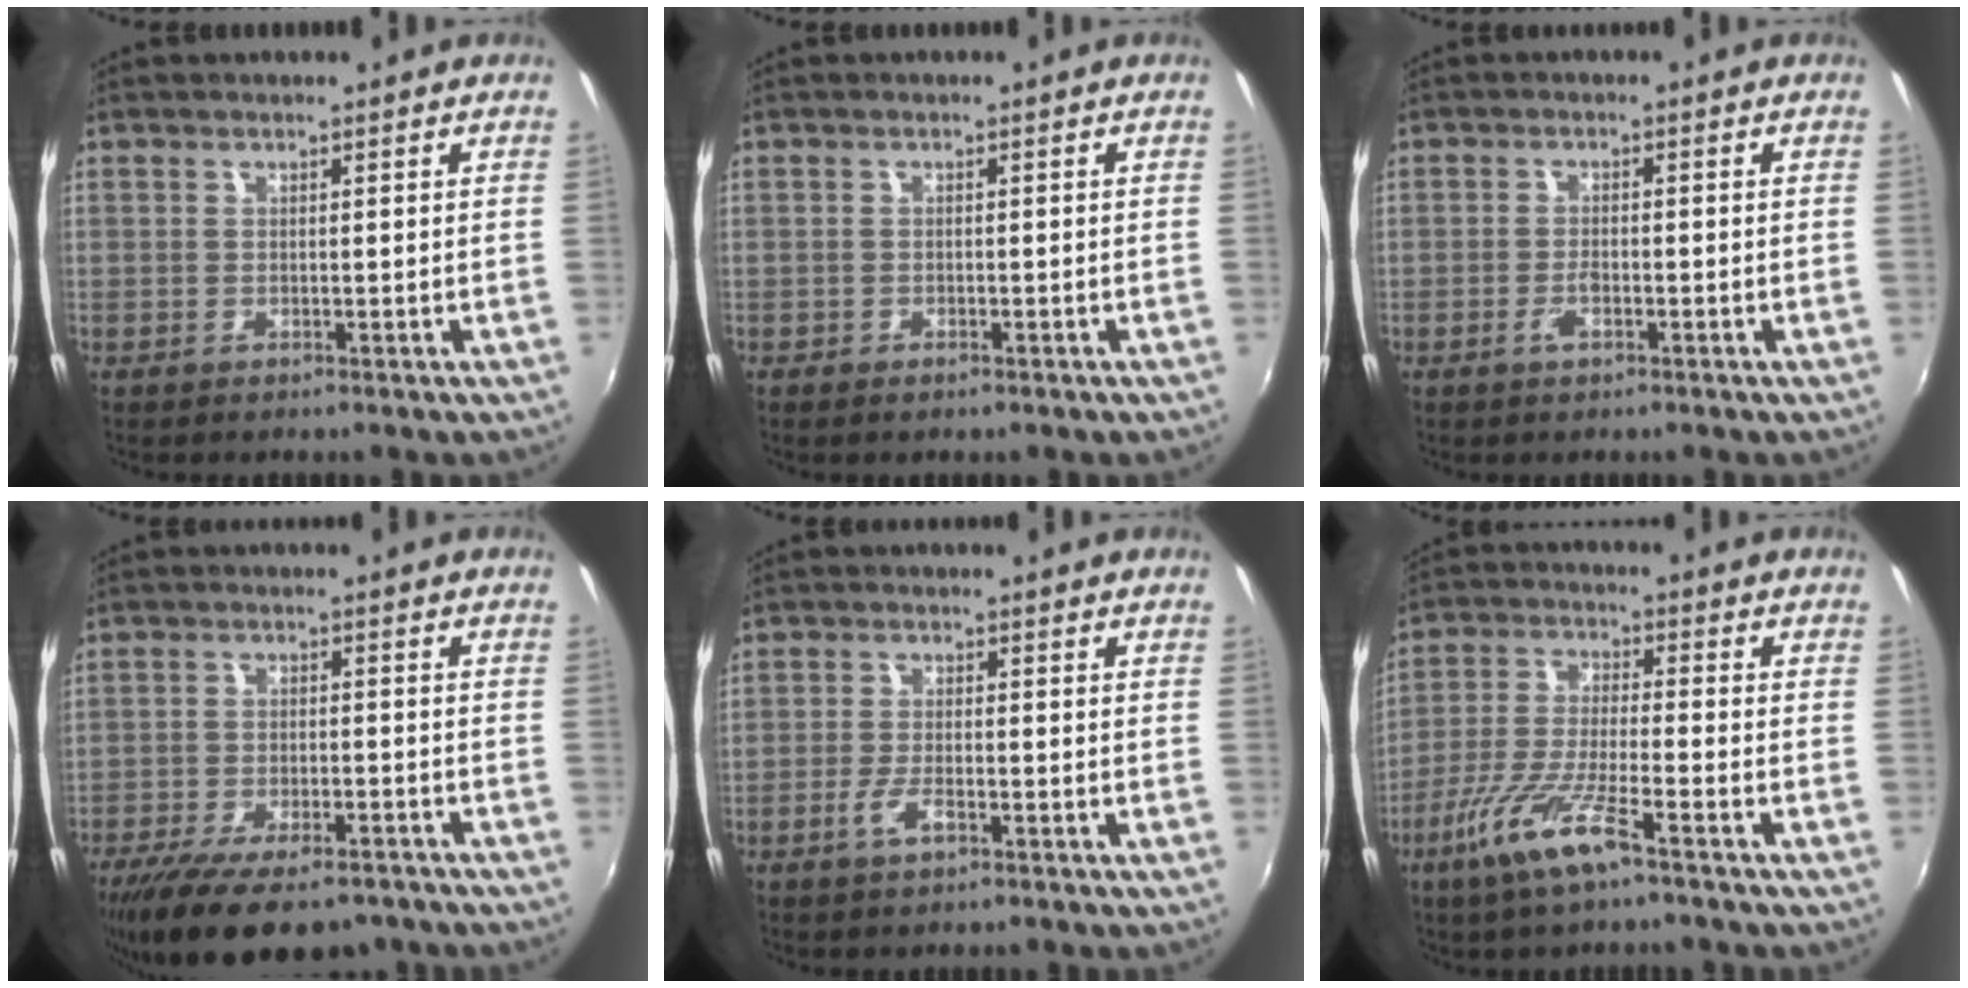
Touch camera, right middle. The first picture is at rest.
{"total": 1.6, "force": [-1.2, 0.9, 0.7], "torque": [-0.015, -0.008, -0.020]}
{"total": 2.4, "force": [-1.3, 1.0, 1.7], "torque": [-0.038, -0.001, -0.026]}
{"total": 17.6, "force": [-13.1, 6.5, 9.8], "torque": [-0.198, -0.040, -0.198]}
{"total": 3.7, "force": [-2.1, 1.1, 2.8], "torque": [-0.065, -0.003, -0.041]}
{"total": 10.8, "force": [-6.5, 1.5, 8.5], "torque": [-0.181, -0.013, -0.126]}